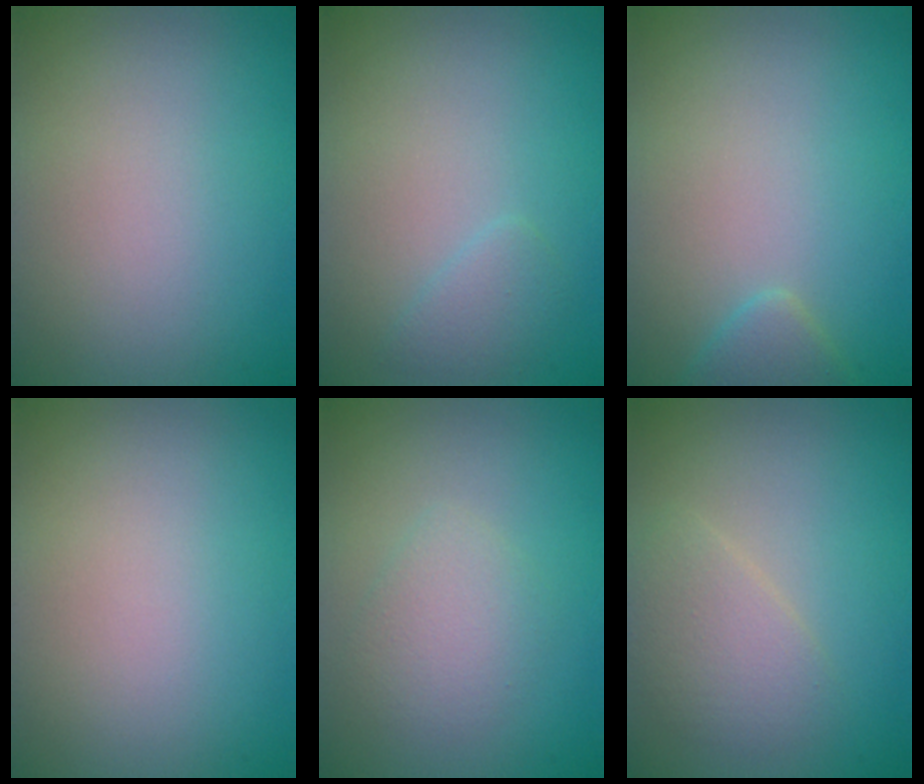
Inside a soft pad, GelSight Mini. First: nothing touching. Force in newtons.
{"total": 1.4, "press": 1.4, "slide": 0.1}
{"total": 1.8, "press": 1.8, "slide": 0.1}
{"total": 0.0}
{"total": 2.3, "press": 2.3, "slide": 0.1}
{"total": 2.5, "press": 2.5, "slide": 0.1}